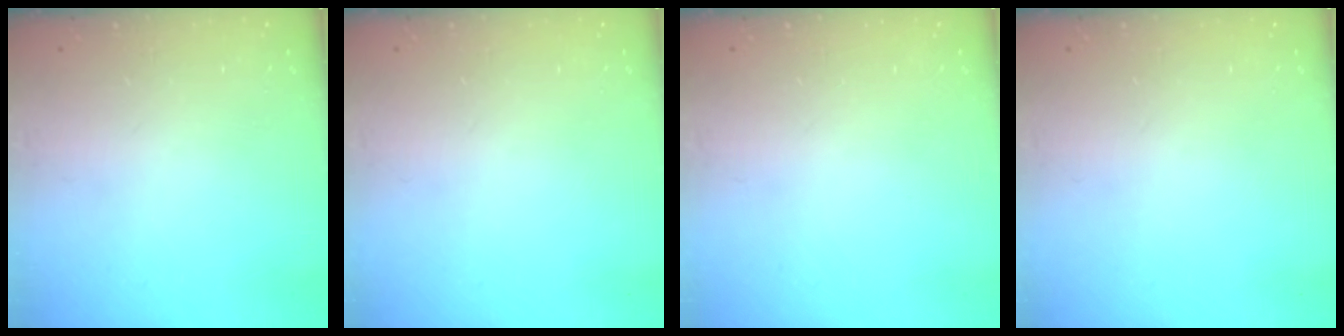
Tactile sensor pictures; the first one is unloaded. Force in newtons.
{"total": 0.0}
{"total": 0.0}
{"total": 0.0}